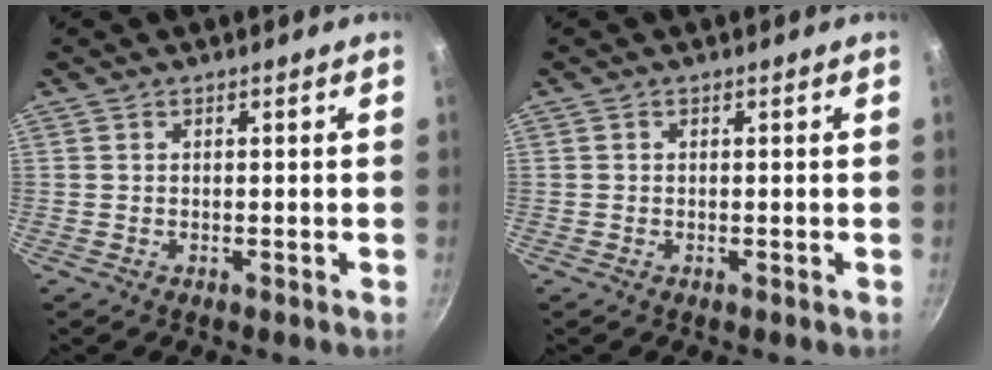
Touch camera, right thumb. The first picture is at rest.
{"total": 0.0}